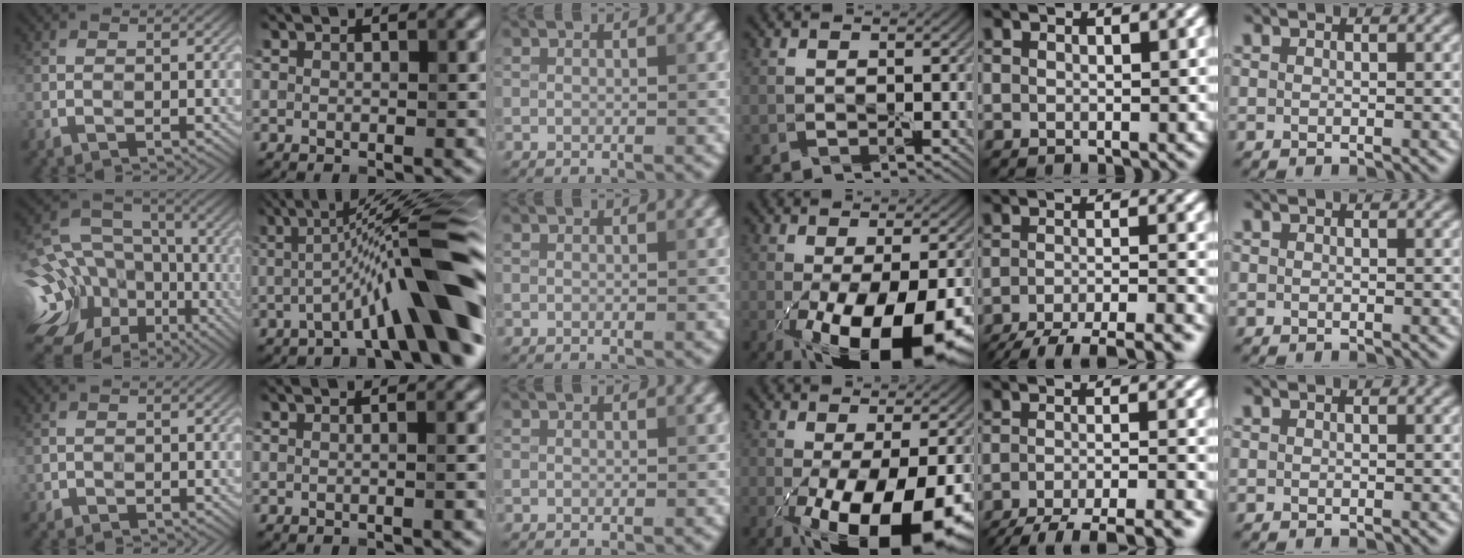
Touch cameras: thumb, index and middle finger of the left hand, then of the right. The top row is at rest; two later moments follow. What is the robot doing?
{"motion": "peel", "object": "sticker"}